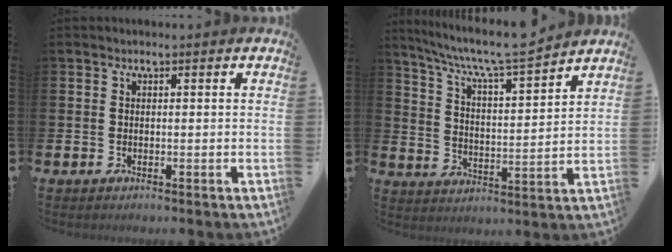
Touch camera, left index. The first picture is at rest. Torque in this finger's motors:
{"motor_torque": [0.44, -0.51, 0.50, 0.17]}